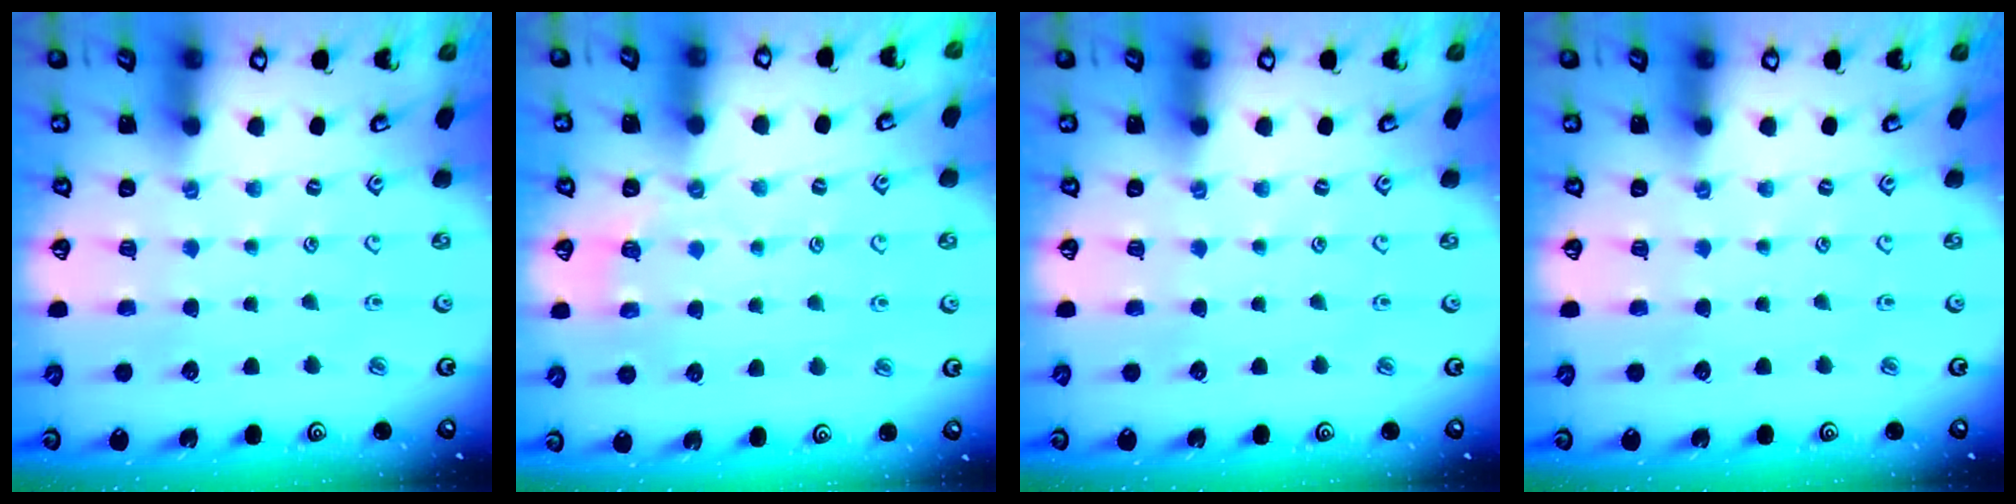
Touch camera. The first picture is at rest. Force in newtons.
{"total": 3.0, "press": 2.5, "slide": 1.6}
{"total": 0.0}
{"total": 0.0}